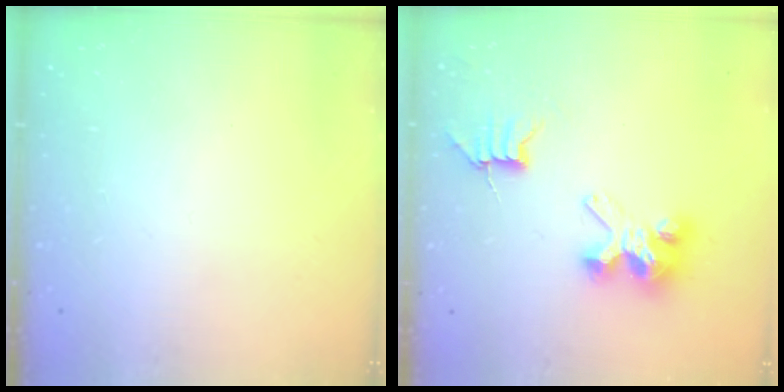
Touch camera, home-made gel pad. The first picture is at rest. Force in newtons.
{"total": 7.2, "press": 7.1, "slide": 0.6}